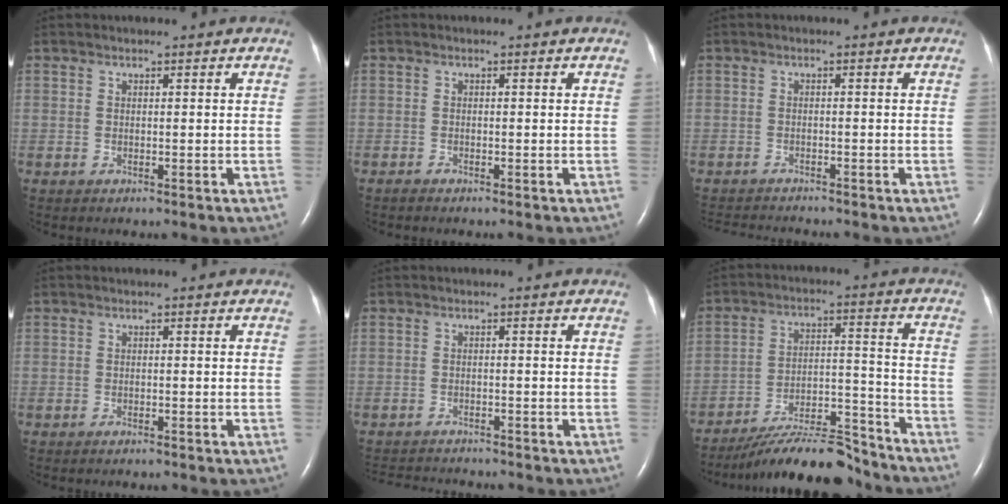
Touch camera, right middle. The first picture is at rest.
{"total": 1.1, "force": [-1.1, 0.2, 0.2], "torque": [-0.012, -0.002, -0.021]}
{"total": 5.3, "force": [-5.1, 0.0, 1.3], "torque": [-0.020, -0.015, -0.080]}
{"total": 0.8, "force": [-0.7, 0.0, 0.4], "torque": [-0.015, -0.003, -0.009]}
{"total": 7.2, "force": [-6.9, 0.9, 1.8], "torque": [-0.028, -0.008, -0.100]}
{"total": 15.7, "force": [-14.4, 2.3, 5.8], "torque": [-0.099, 0.017, -0.232]}